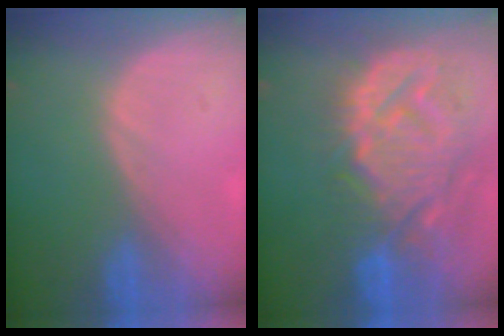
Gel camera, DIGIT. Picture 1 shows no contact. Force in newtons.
{"total": 14.3, "press": 12.2, "slide": 7.5}